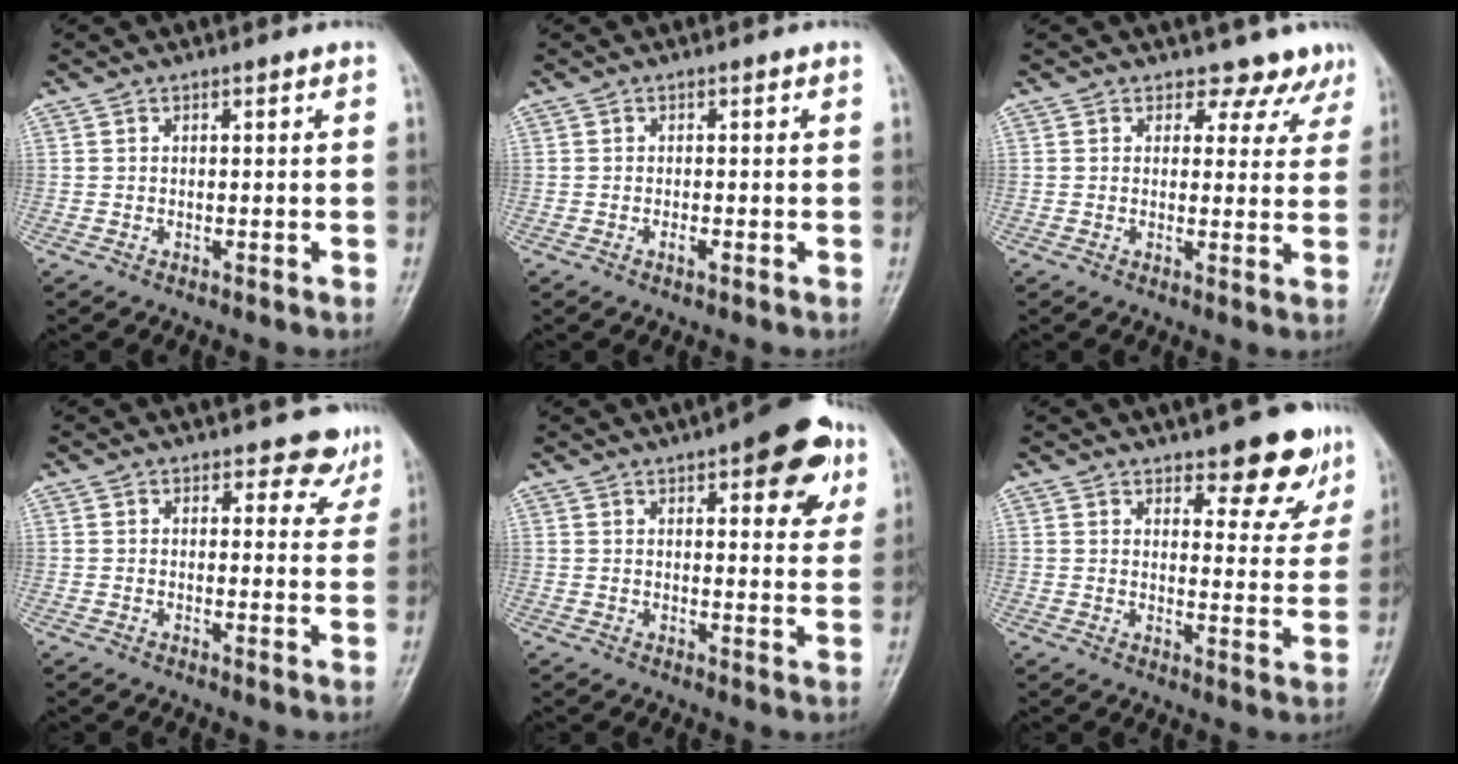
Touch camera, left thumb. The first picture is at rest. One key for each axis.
{"total": 1.1, "fx": -0.5, "fy": 0.4, "fz": 1.0, "tx": -0.017, "ty": 0.001, "tz": -0.008}
{"total": 6.1, "fx": 5.0, "fy": 3.4, "fz": 0.2, "tx": 0.036, "ty": -0.028, "tz": 0.039}
{"total": 5.0, "fx": 4.1, "fy": 2.6, "fz": 1.1, "tx": 0.019, "ty": -0.028, "tz": 0.036}
{"total": 12.6, "fx": 6.2, "fy": 4.7, "fz": 9.9, "tx": -0.086, "ty": -0.016, "tz": 0.071}
{"total": 10.3, "fx": 7.4, "fy": 4.0, "fz": 5.9, "tx": -0.034, "ty": -0.046, "tz": 0.094}